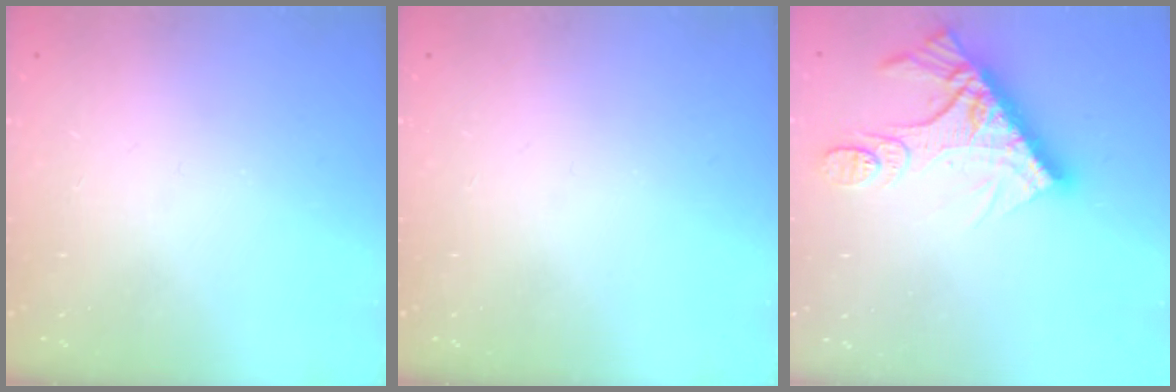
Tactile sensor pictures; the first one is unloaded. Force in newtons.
{"total": 0.0}
{"total": 15.5, "press": 15.4, "slide": 1.4}